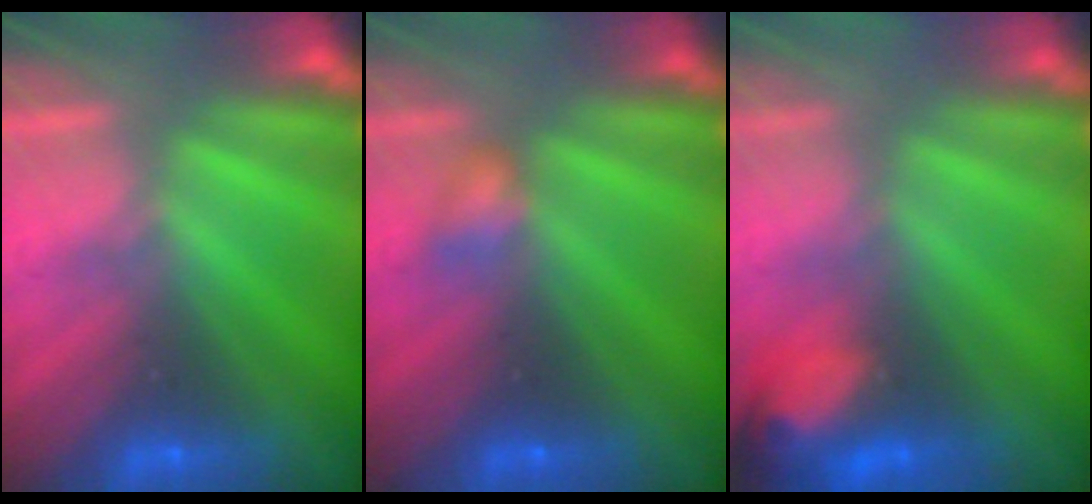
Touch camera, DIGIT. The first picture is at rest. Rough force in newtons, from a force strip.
{"total": 2.1}
{"total": 7.3}